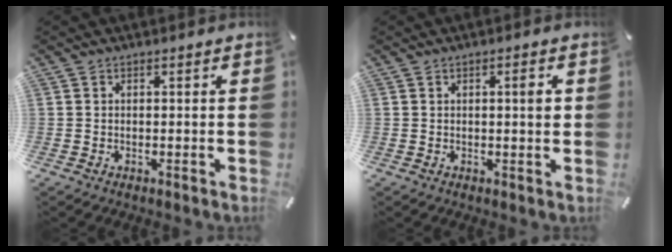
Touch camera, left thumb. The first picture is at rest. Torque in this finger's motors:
{"motor_torque": [0.32, 1.02, 0.23, -0.32, 0.06]}